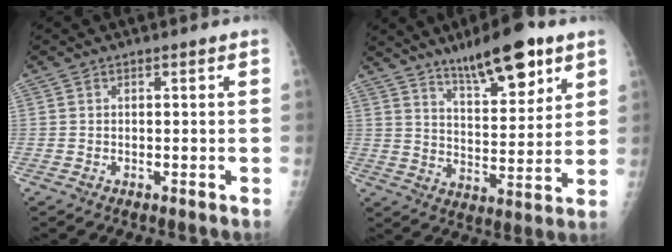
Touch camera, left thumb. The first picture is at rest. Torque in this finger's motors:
{"motor_torque": [0.29, 0.58, -0.11, -0.32, 0.19]}